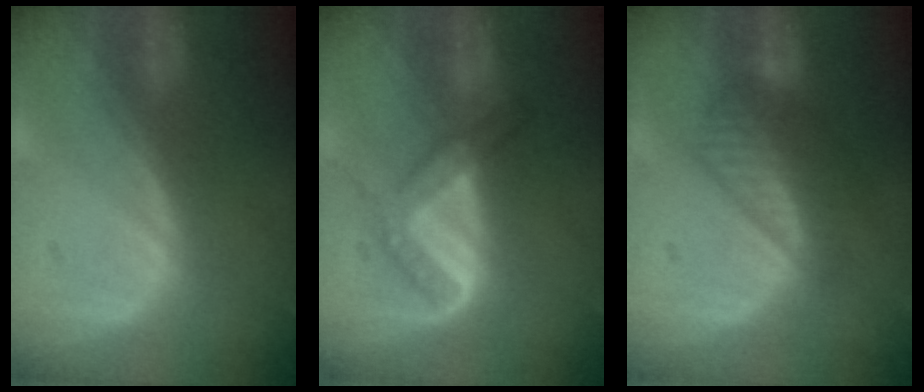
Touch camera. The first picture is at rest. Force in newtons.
{"total": 5.3, "press": 5.1, "slide": 1.5}
{"total": 7.0, "press": 6.0, "slide": 3.5}